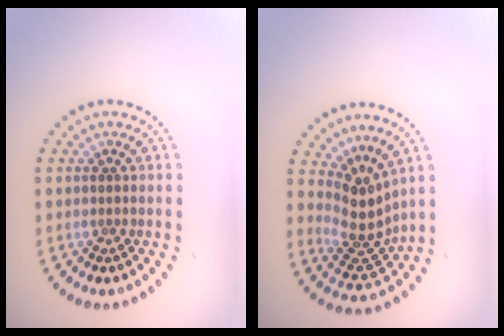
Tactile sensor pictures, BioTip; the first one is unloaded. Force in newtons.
{"total": 3.8, "press": 2.9, "slide": 2.6}